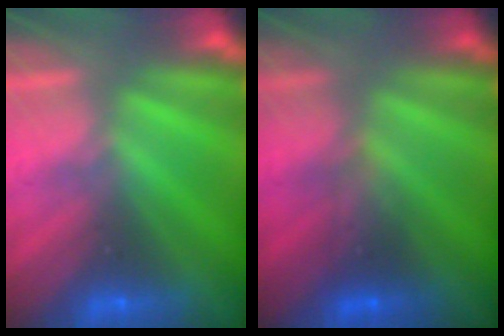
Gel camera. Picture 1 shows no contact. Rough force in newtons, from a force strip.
{"total": 2.3}